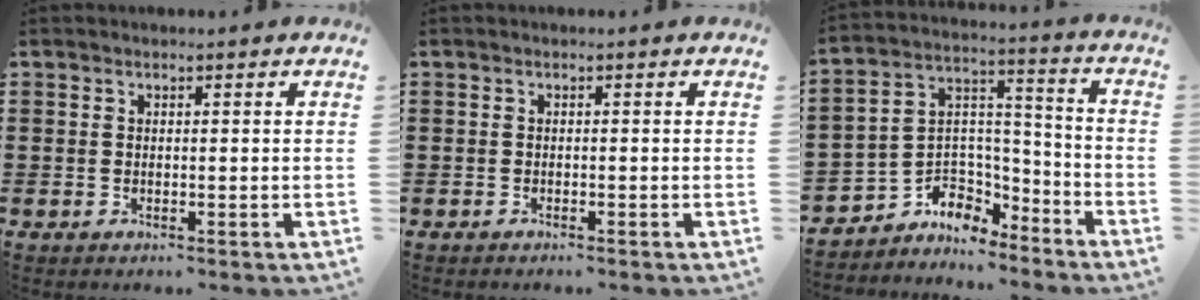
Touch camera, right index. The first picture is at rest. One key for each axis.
{"total": 0.6, "fx": -0.6, "fy": 0.0, "fz": 0.2, "tx": -0.005, "ty": -0.004, "tz": -0.011}
{"total": 4.8, "fx": -3.1, "fy": 3.7, "fz": 0.2, "tx": -0.026, "ty": -0.004, "tz": -0.065}